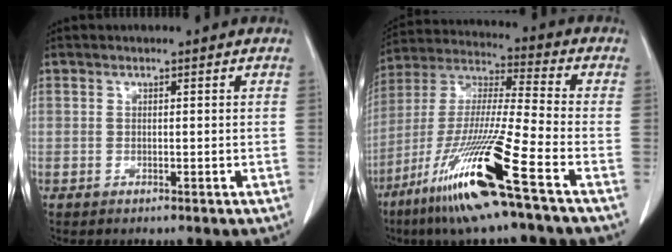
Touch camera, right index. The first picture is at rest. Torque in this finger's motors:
{"motor_torque": [1.94, -0.20, 0.55, 0.17]}